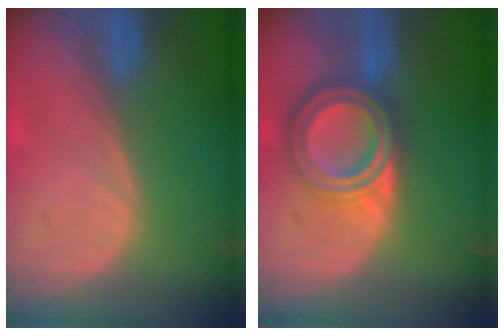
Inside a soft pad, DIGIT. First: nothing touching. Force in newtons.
{"total": 7.5, "press": 7.5, "slide": 0.5}